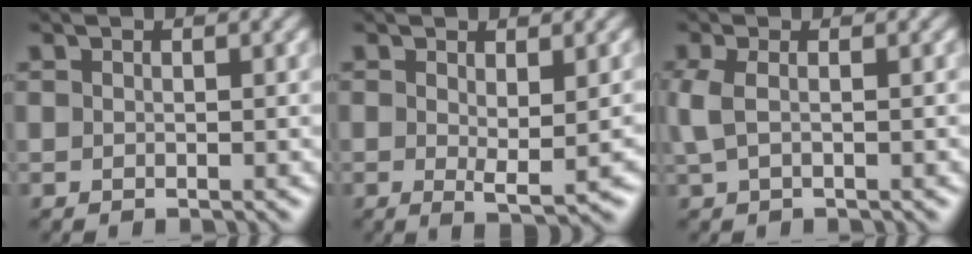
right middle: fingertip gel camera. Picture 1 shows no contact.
{"total": 2.4, "force": [0.1, 0.3, 2.4], "torque": [-0.040, -0.005, 0.008]}
{"total": 1.8, "force": [0.1, 0.7, 1.7], "torque": [-0.044, 0.004, 0.004]}